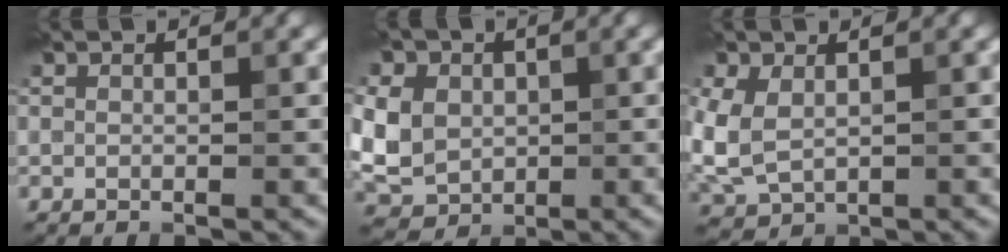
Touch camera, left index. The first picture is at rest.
{"total": 7.7, "force": [0.9, 6.3, 4.2], "torque": [-0.101, 0.017, -0.003]}
{"total": 5.4, "force": [0.3, 3.8, 3.9], "torque": [-0.104, -0.014, 0.014]}